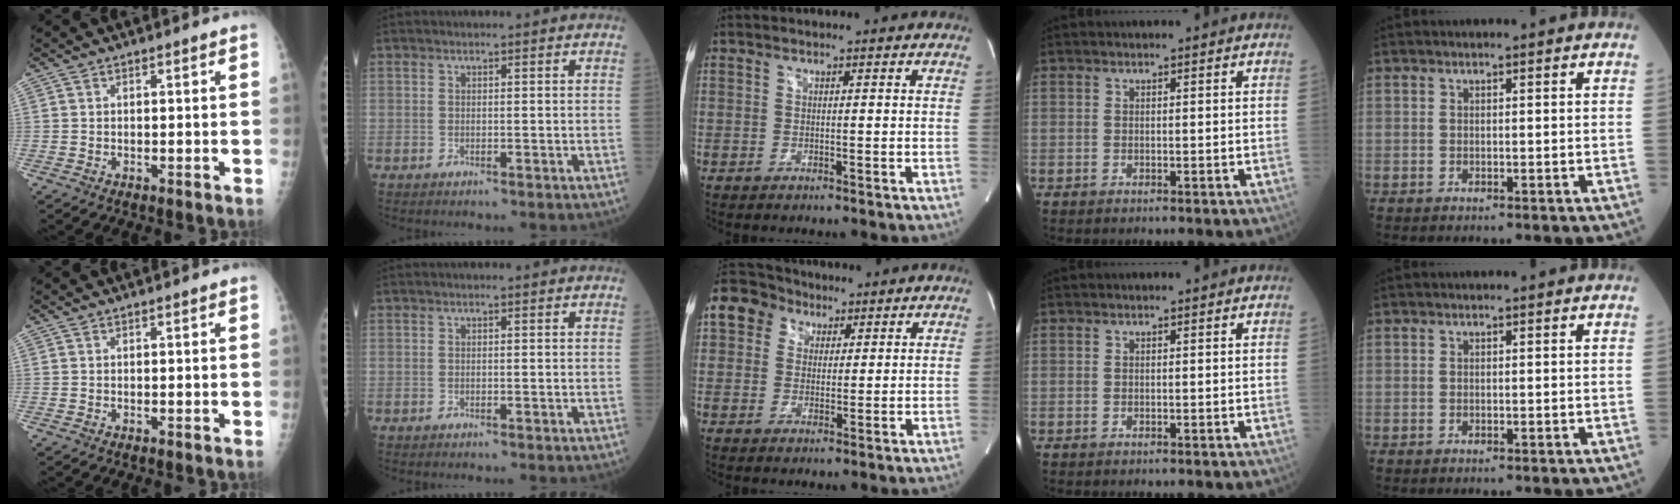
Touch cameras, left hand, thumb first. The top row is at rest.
{"middle": {"total": 10.2, "force": [4.7, 8.5, 3.4], "torque": [-0.087, 0.041, 0.083]}}